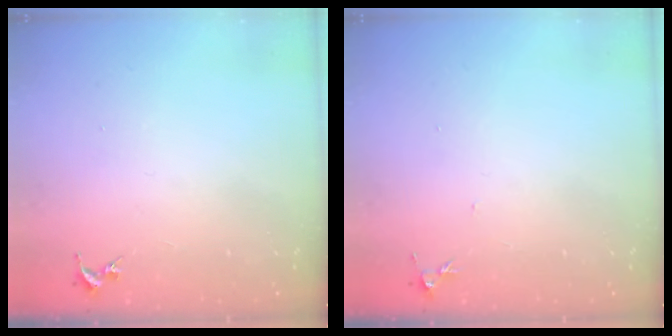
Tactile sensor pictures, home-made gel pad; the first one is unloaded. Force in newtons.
{"total": 5.6, "press": 5.6, "slide": 0.6}